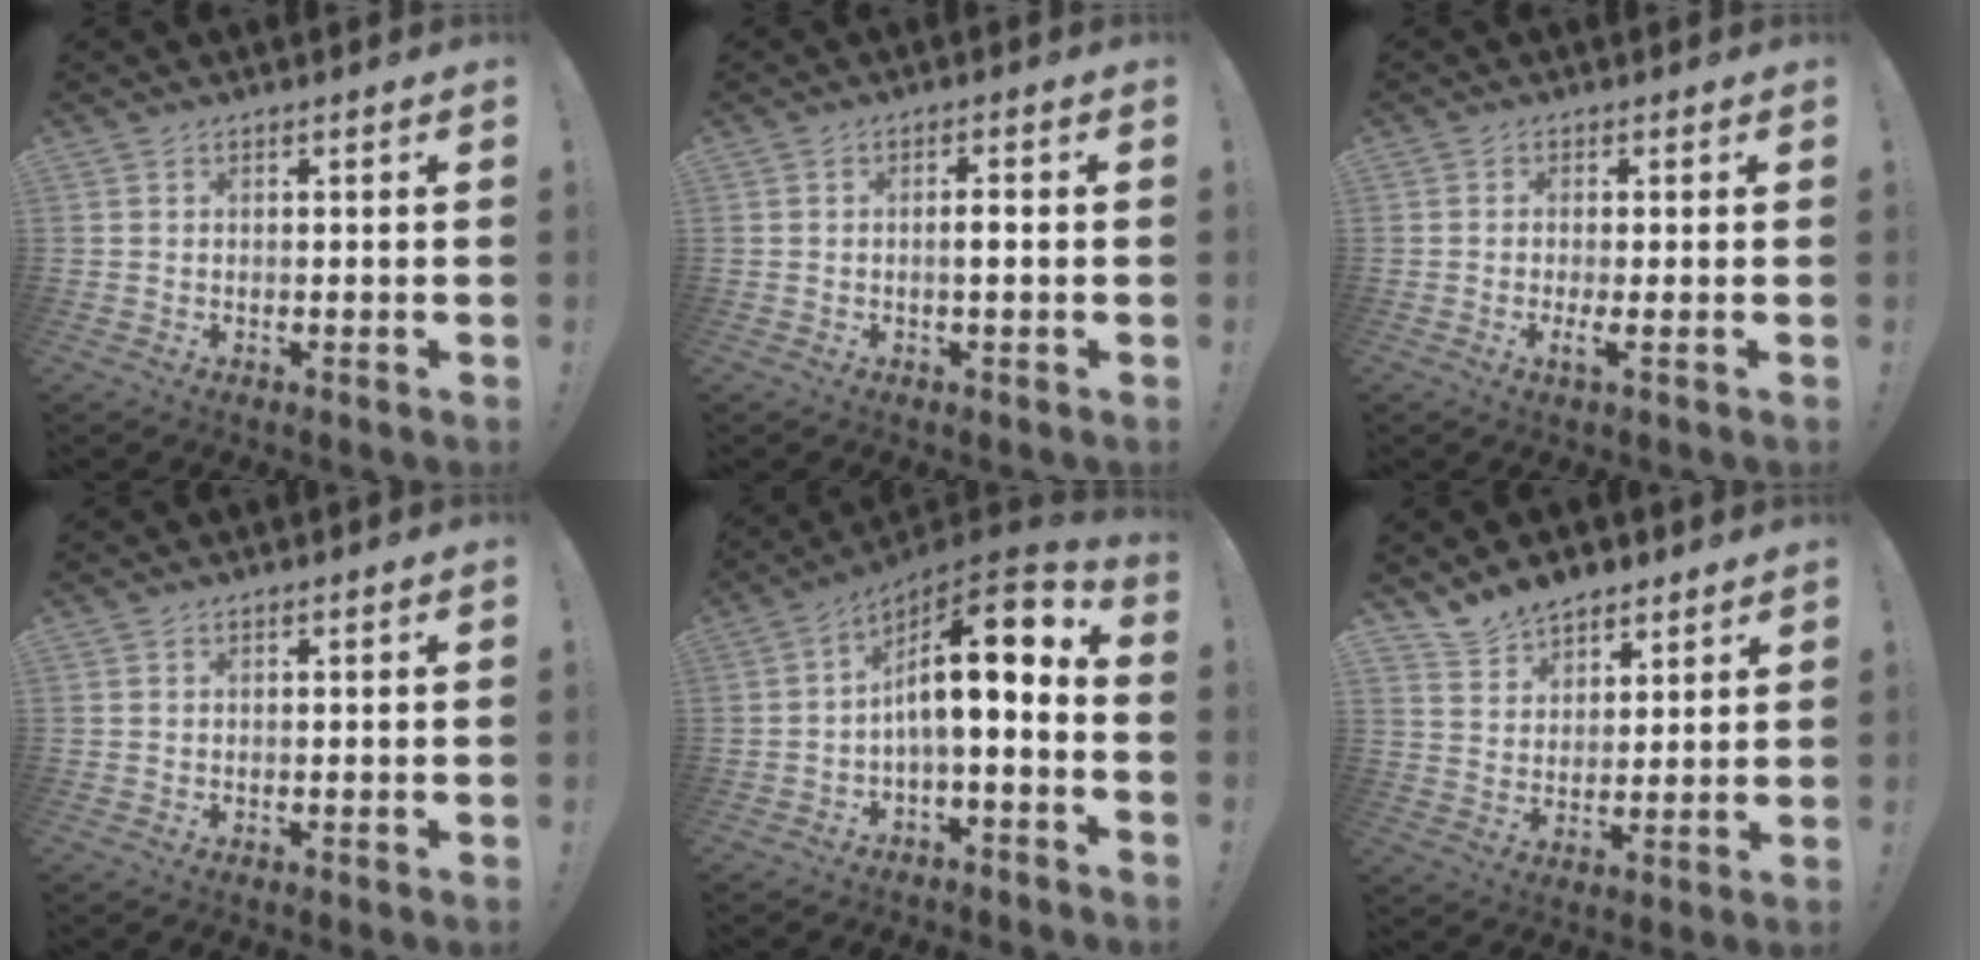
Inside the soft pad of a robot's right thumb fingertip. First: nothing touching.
{"total": 2.7, "force": [-0.4, 0.4, 2.6], "torque": [-0.046, 0.004, -0.011]}
{"total": 3.0, "force": [-0.6, -0.3, 2.9], "torque": [-0.049, -0.012, -0.009]}
{"total": 0.0}
{"total": 13.5, "force": [2.4, 3.5, 12.8], "torque": [-0.206, -0.021, 0.038]}
{"total": 8.7, "force": [7.4, 4.6, 0.9], "torque": [-0.025, -0.054, 0.144]}